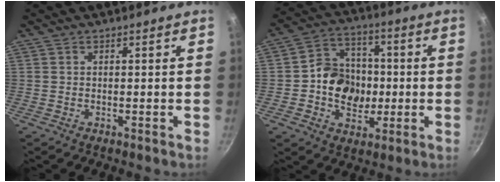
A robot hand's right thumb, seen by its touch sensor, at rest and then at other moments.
{"total": 12.3, "force": [-0.8, 10.4, 6.6], "torque": [-0.072, 0.013, -0.026]}